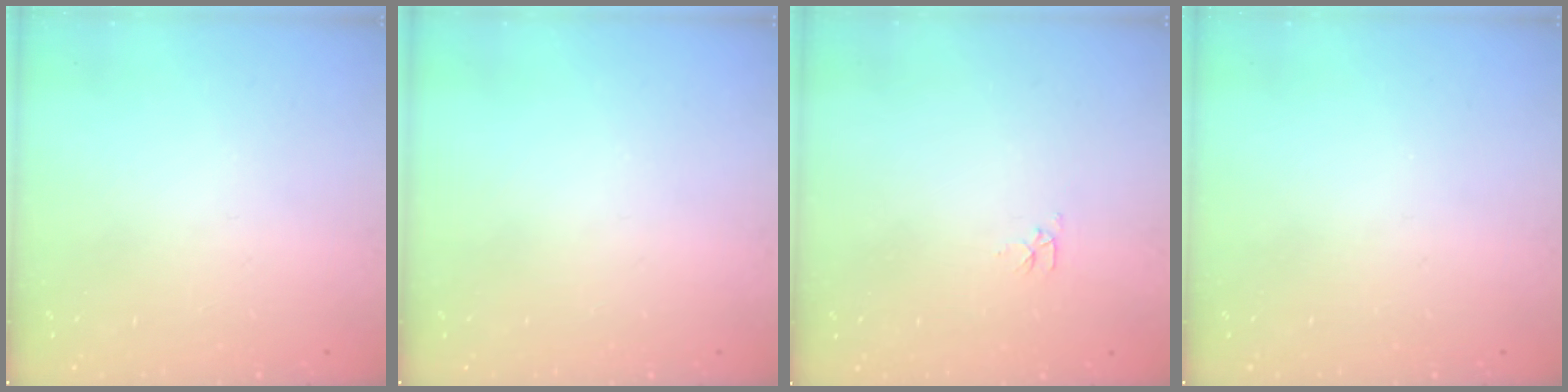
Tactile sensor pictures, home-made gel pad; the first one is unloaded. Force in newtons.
{"total": 0.0}
{"total": 2.8, "press": 2.7, "slide": 0.4}
{"total": 0.0}